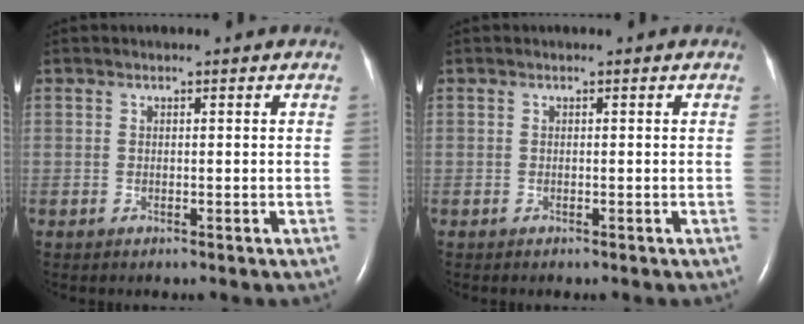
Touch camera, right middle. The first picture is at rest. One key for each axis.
{"total": 0.0}